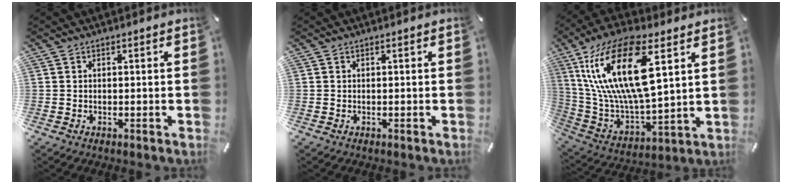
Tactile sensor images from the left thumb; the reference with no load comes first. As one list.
[{"total": 0.0}, {"total": 22.7, "force": [9.3, 8.7, 18.8], "torque": [-0.394, -0.028, 0.147]}]